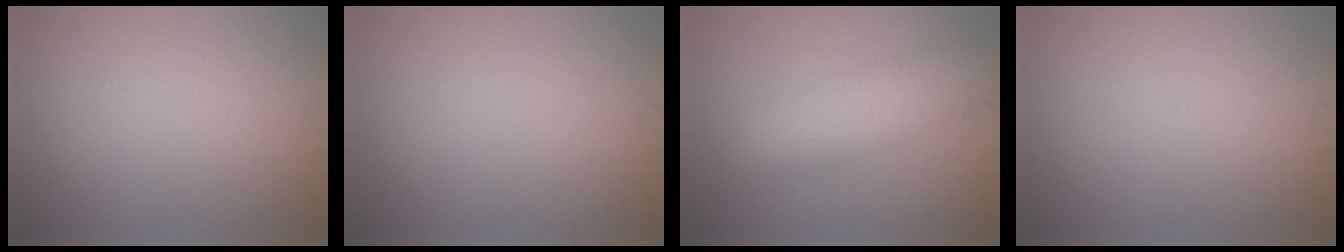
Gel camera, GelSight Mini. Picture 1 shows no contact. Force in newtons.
{"total": 0.0}
{"total": 5.6, "press": 5.6, "slide": 0.4}
{"total": 0.0}